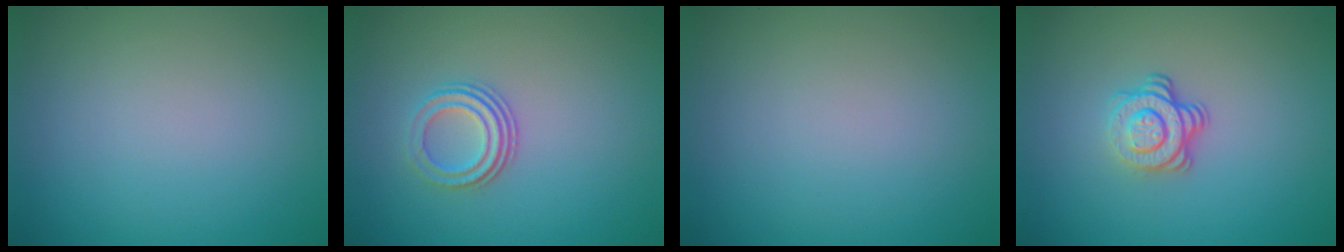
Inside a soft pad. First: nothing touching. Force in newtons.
{"total": 2.8, "press": 2.1, "slide": 1.9}
{"total": 0.0}
{"total": 3.6, "press": 2.4, "slide": 2.7}